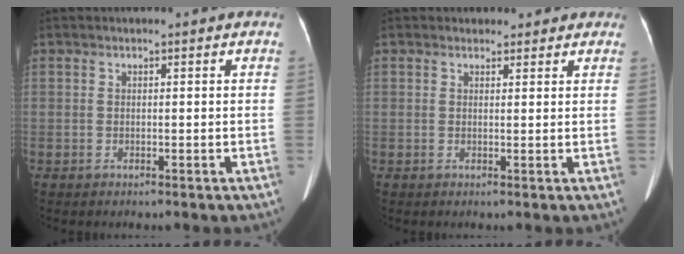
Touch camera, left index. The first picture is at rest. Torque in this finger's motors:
{"motor_torque": [0.39, -0.63, 0.00, -0.01]}